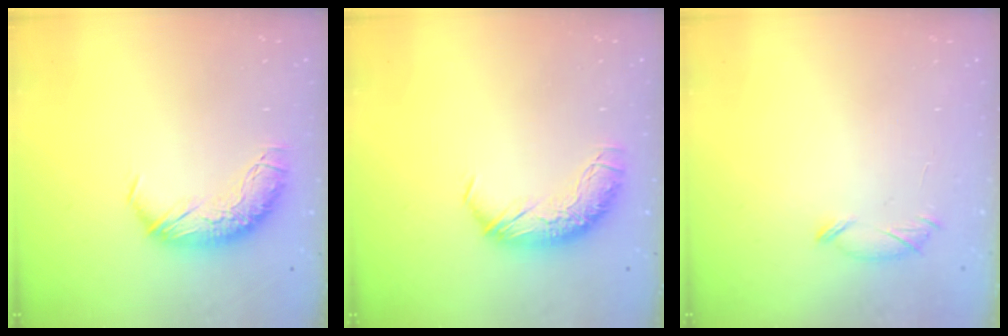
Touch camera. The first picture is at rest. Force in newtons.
{"total": 0.0}
{"total": 7.6, "press": 7.6, "slide": 0.3}